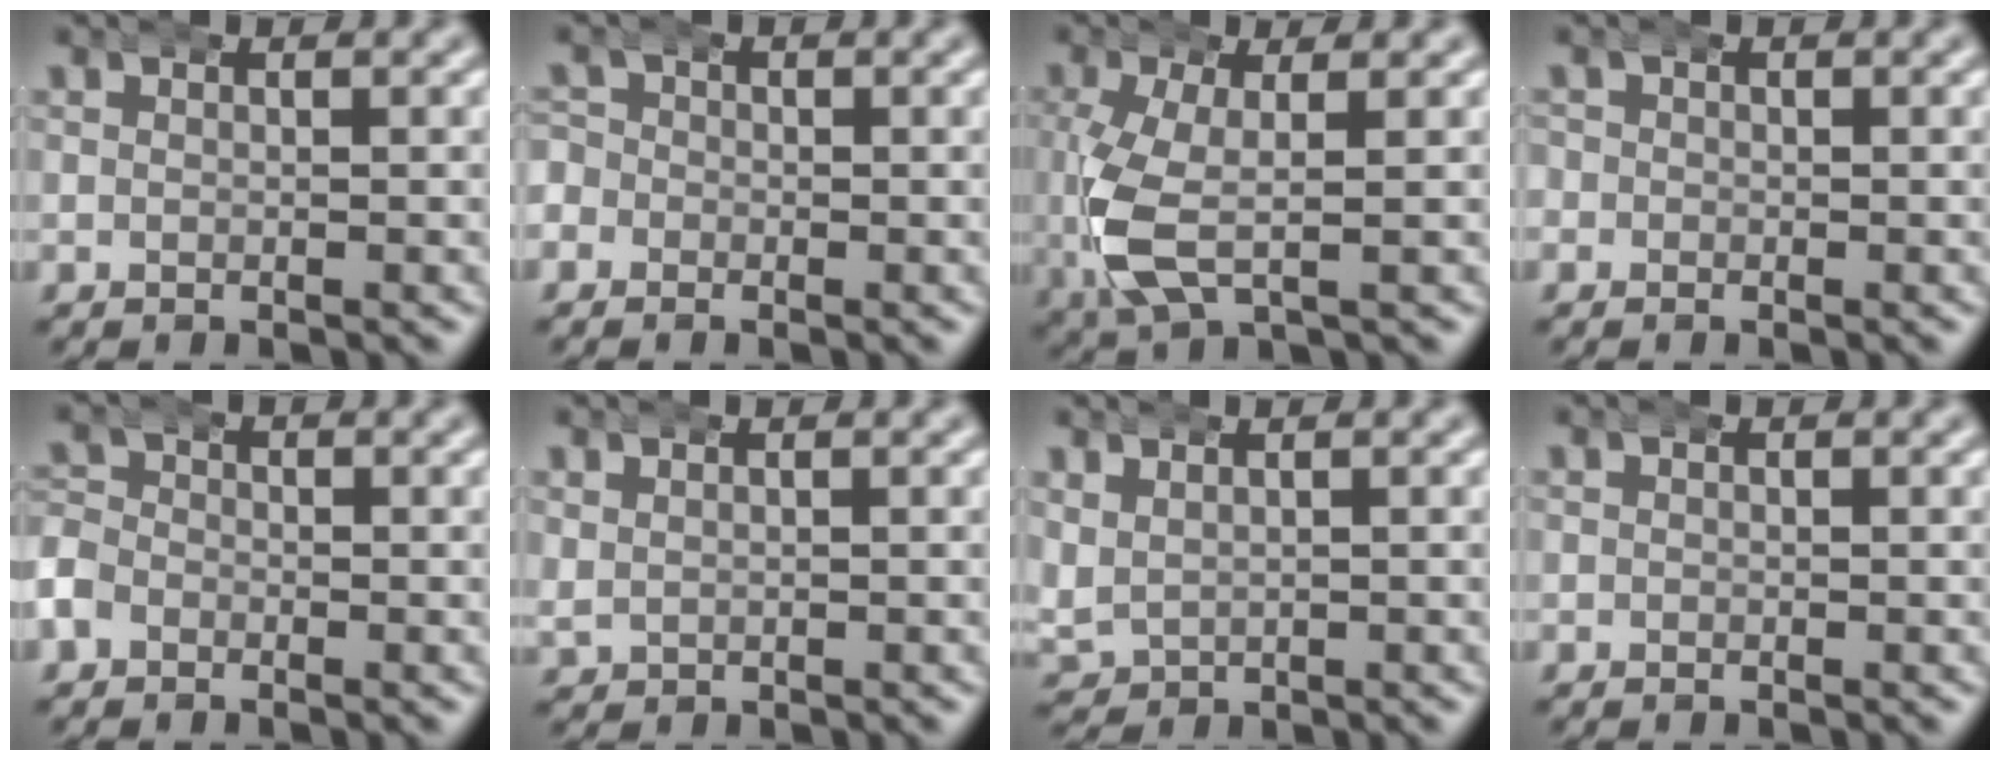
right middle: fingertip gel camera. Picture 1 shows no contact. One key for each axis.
{"total": 2.2, "fx": -0.6, "fy": 2.1, "fz": 0.3, "tx": -0.010, "ty": 0.000, "tz": -0.023}
{"total": 6.0, "fx": -0.8, "fy": 3.3, "fz": 4.9, "tx": -0.130, "ty": -0.014, "tz": 0.000}
{"total": 0.9, "fx": -0.2, "fy": 0.9, "fz": 0.0, "tx": -0.004, "ty": 0.002, "tz": -0.009}
{"total": 2.6, "fx": -1.2, "fy": 2.2, "fz": 0.6, "tx": -0.025, "ty": -0.006, "tz": -0.027}
{"total": 1.4, "fx": 0.6, "fy": 1.1, "fz": 0.6, "tx": -0.013, "ty": 0.000, "tz": 0.016}
{"total": 3.3, "fx": 0.5, "fy": 3.1, "fz": 1.3, "tx": -0.041, "ty": -0.010, "tz": 0.016}
{"total": 0.0}